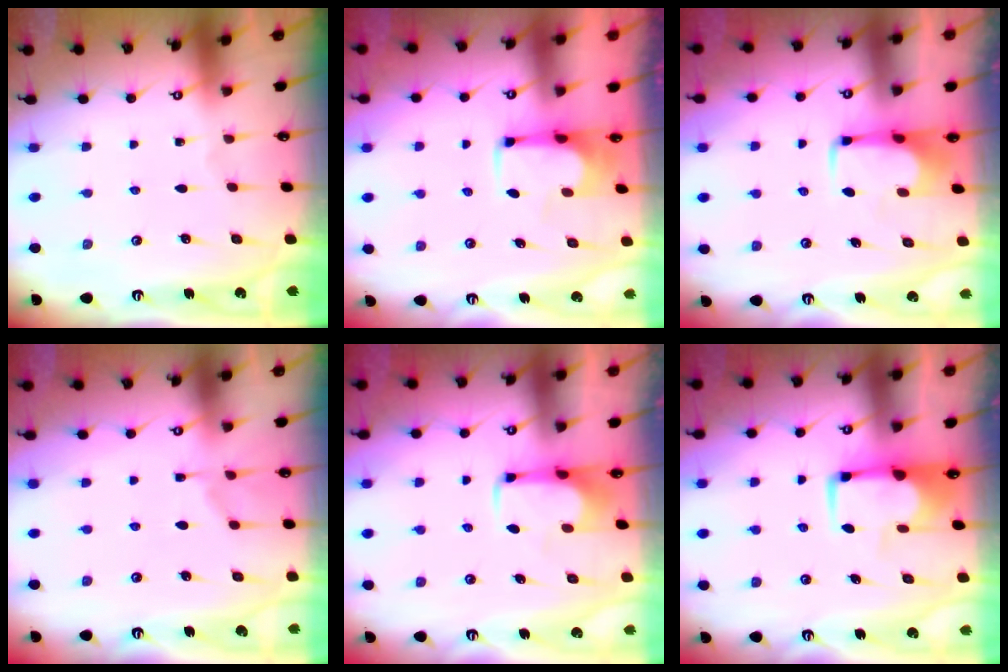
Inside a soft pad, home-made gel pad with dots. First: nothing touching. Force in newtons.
{"total": 5.3, "press": 5.2, "slide": 1.0}
{"total": 1.5, "press": 1.5, "slide": 0.2}
{"total": 1.3, "press": 0.7, "slide": 1.1}
{"total": 1.6, "press": 1.5, "slide": 0.5}
{"total": 2.4, "press": 2.3, "slide": 0.5}